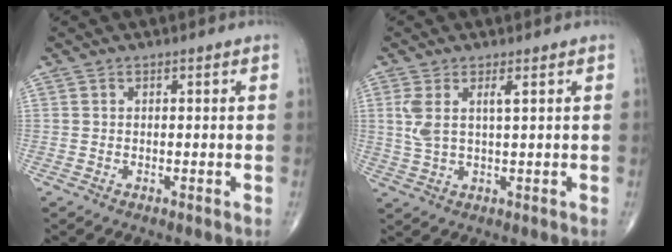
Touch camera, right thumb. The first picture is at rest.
{"total": 4.9, "force": [1.6, 1.4, 4.4], "torque": [-0.107, -0.005, 0.039]}